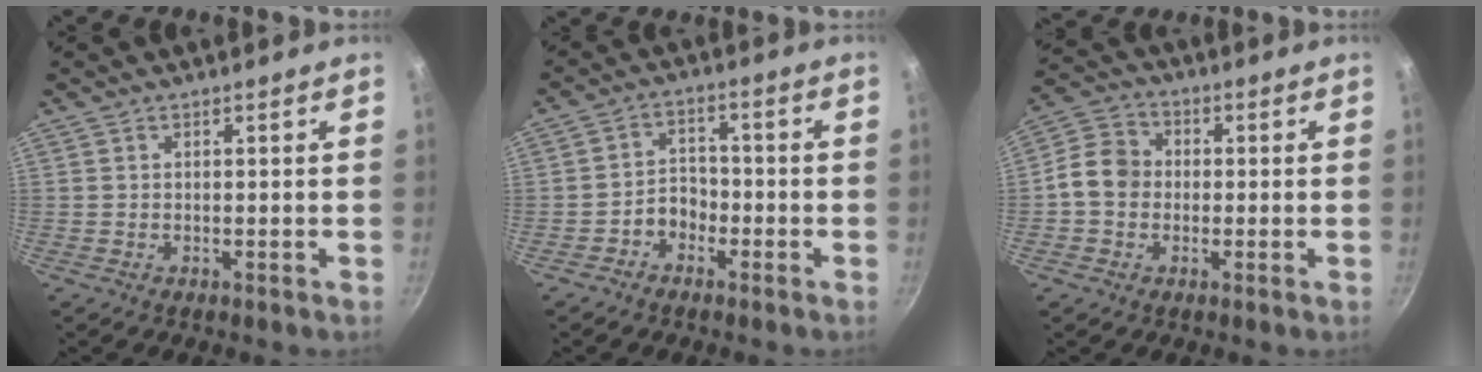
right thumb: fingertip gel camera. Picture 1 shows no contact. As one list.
[{"total": 4.6, "force": [-2.3, 3.5, 1.9], "torque": [-0.005, 0.033, -0.044]}, {"total": 8.0, "force": [-0.8, 6.8, 4.1], "torque": [-0.047, 0.020, -0.035]}]